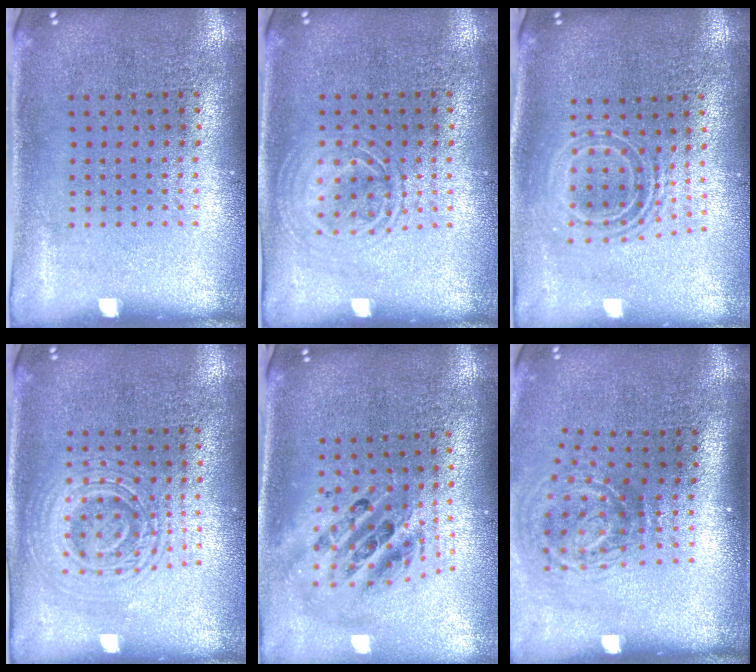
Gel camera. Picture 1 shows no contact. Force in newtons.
{"total": 1.2, "press": 1.2, "slide": 0.1}
{"total": 1.8, "press": 1.4, "slide": 1.2}
{"total": 2.7, "press": 2.7, "slide": 0.5}
{"total": 2.4, "press": 1.8, "slide": 1.5}
{"total": 2.1, "press": 1.3, "slide": 1.7}